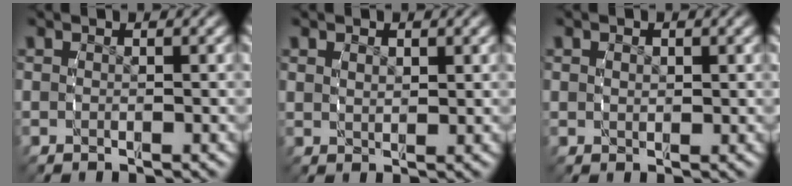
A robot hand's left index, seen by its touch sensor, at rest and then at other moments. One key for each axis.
{"total": 0.9, "fx": 0.9, "fy": 0.1, "fz": 0.3, "tx": -0.007, "ty": -0.005, "tz": 0.024}
{"total": 0.8, "fx": 0.6, "fy": 0.4, "fz": 0.3, "tx": -0.011, "ty": -0.005, "tz": 0.015}